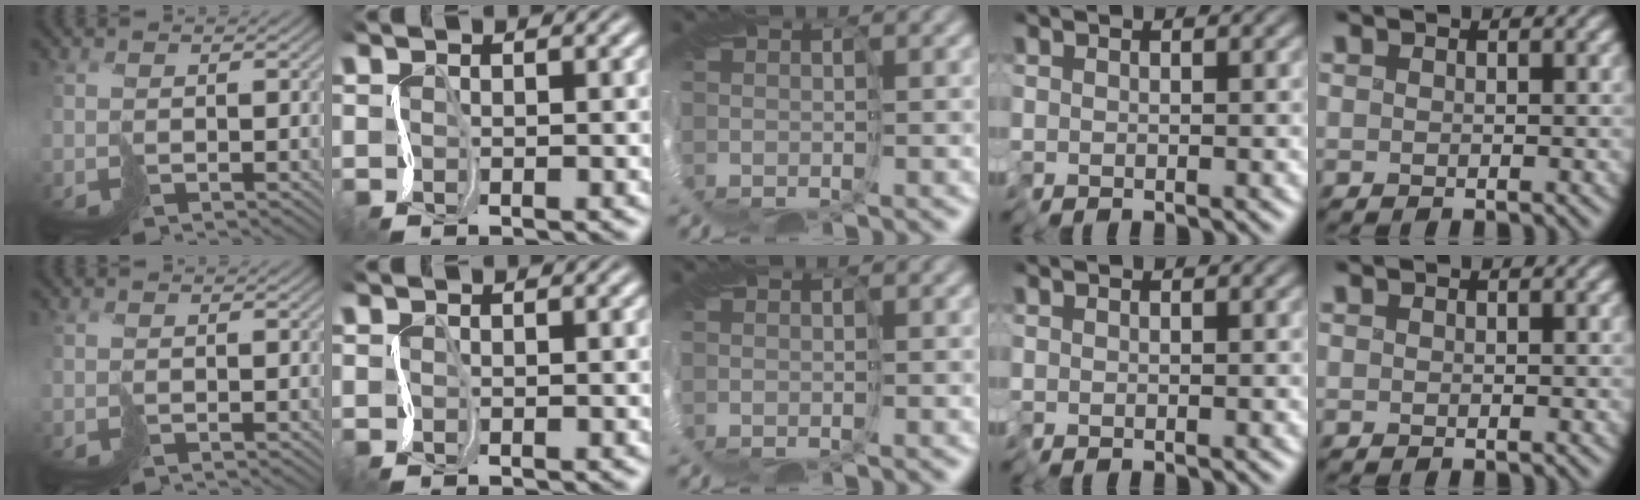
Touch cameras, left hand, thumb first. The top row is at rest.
{}